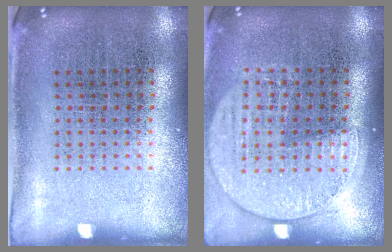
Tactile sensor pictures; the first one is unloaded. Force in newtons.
{"total": 1.4, "press": 1.3, "slide": 0.5}